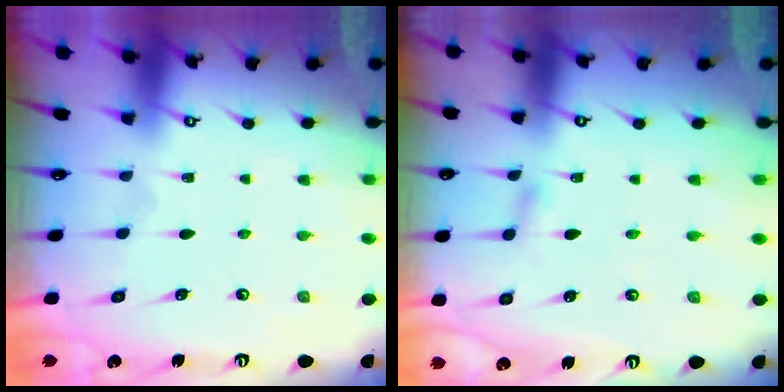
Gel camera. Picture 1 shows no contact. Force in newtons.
{"total": 2.8, "press": 2.8, "slide": 0.3}